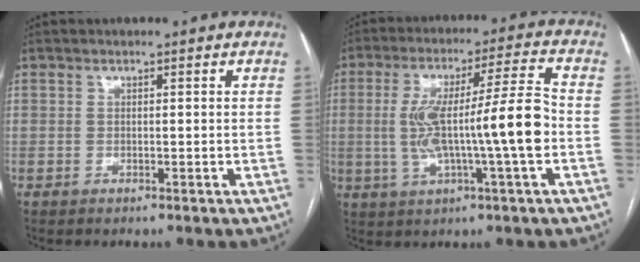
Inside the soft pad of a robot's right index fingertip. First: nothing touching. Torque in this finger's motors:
{"motor_torque": [0.69, -0.01, 0.39, 0.21]}